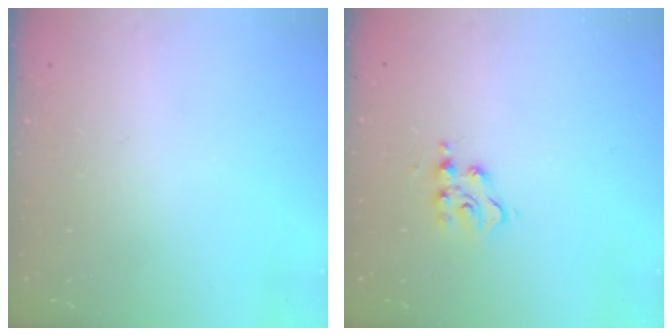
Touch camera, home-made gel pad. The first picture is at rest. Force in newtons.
{"total": 5.1, "press": 5.1, "slide": 0.4}